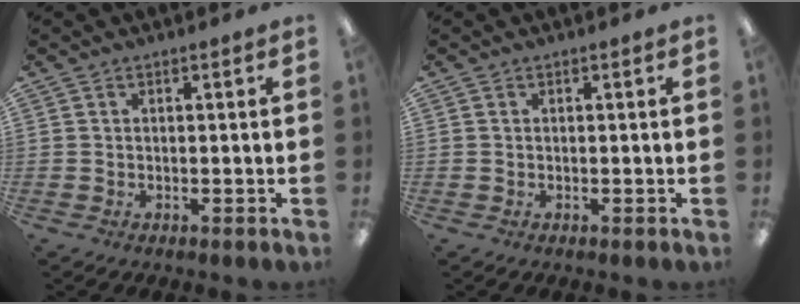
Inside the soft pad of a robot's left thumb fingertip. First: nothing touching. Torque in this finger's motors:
{"motor_torque": [-0.08, 0.08, 0.00, 0.00, 0.00]}